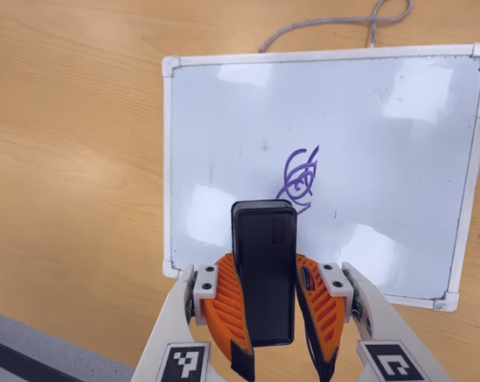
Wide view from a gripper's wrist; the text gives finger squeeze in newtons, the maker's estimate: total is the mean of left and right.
{"total": 9.0, "left": 7.6, "right": 10.3}